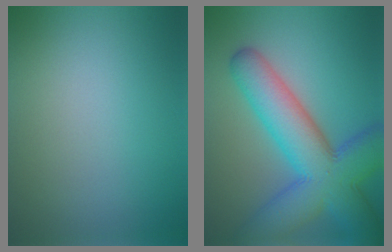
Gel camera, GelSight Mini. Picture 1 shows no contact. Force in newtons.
{"total": 11.1, "press": 11.1, "slide": 0.4}